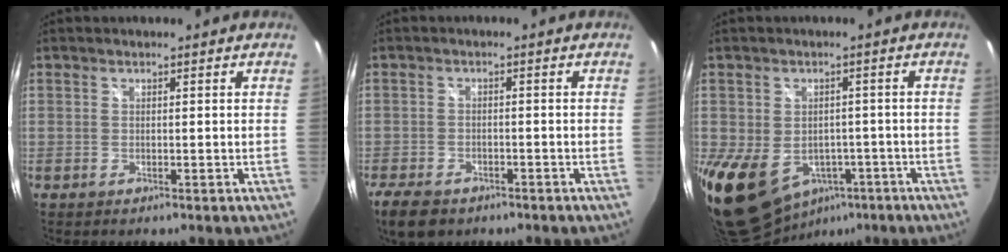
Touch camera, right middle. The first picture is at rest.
{"total": 7.3, "force": [-5.1, 3.9, 3.4], "torque": [-0.094, -0.015, -0.090]}
{"total": 13.8, "force": [-5.0, 10.6, 7.4], "torque": [-0.170, -0.014, -0.053]}